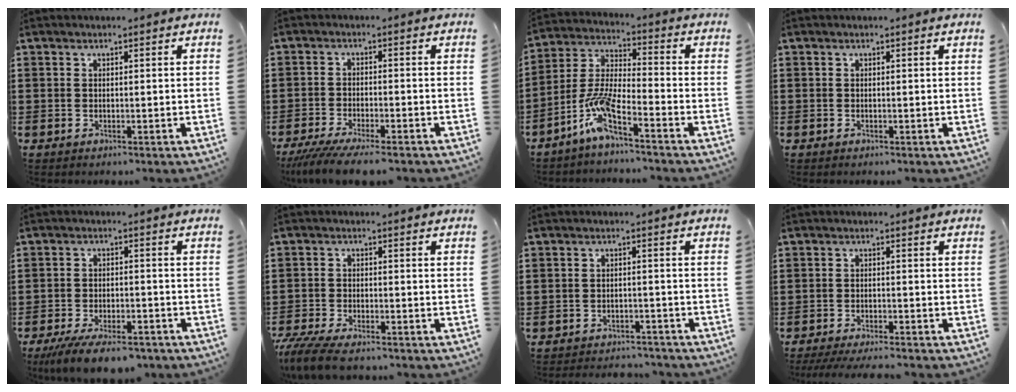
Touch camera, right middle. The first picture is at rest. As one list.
[{"total": 4.7, "force": [-4.2, 0.1, 2.0], "torque": [-0.054, -0.019, -0.086]}, {"total": 8.2, "force": [-5.9, 0.9, 5.7], "torque": [-0.133, -0.017, -0.118]}, {"total": 0.0}, {"total": 6.5, "force": [-5.5, 1.4, 3.3], "torque": [-0.067, -0.002, -0.105]}, {"total": 4.8, "force": [-4.2, 0.7, 2.2], "torque": [-0.070, -0.016, -0.090]}, {"total": 2.6, "force": [-2.6, 0.3, -0.1], "torque": [-0.005, 0.000, -0.056]}, {"total": 3.0, "force": [-2.9, -0.1, 0.9], "torque": [-0.015, -0.003, -0.058]}]